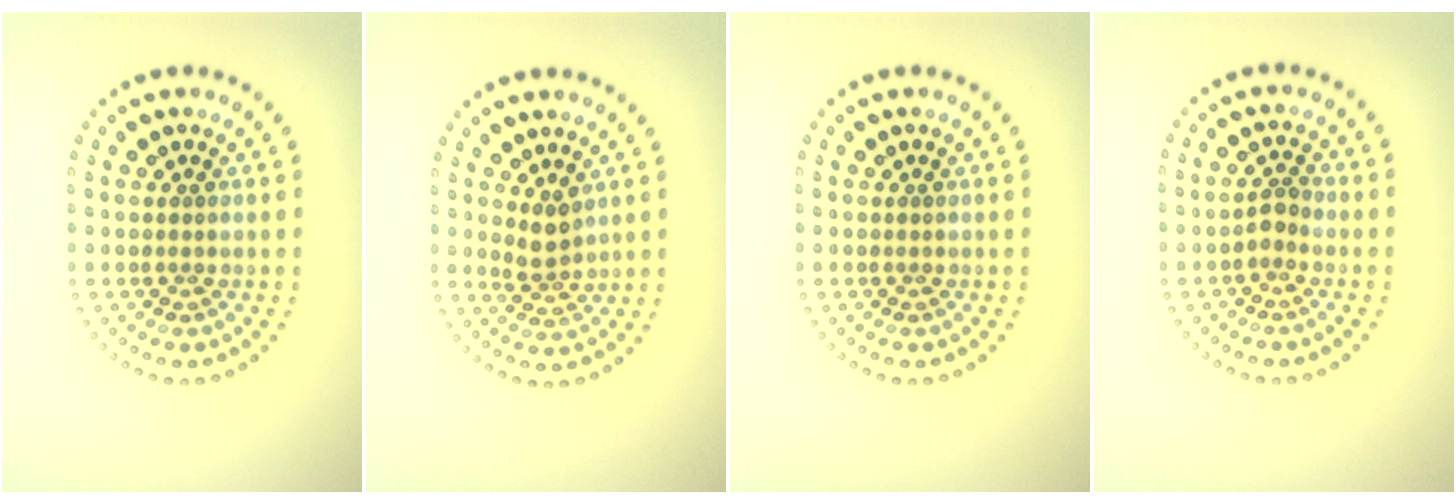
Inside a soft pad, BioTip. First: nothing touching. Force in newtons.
{"total": 2.1, "press": 1.6, "slide": 1.3}
{"total": 0.0}
{"total": 1.4, "press": 1.1, "slide": 0.8}